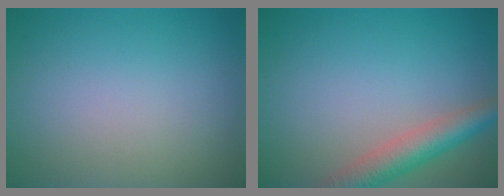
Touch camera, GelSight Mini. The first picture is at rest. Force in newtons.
{"total": 4.5, "press": 4.4, "slide": 0.3}